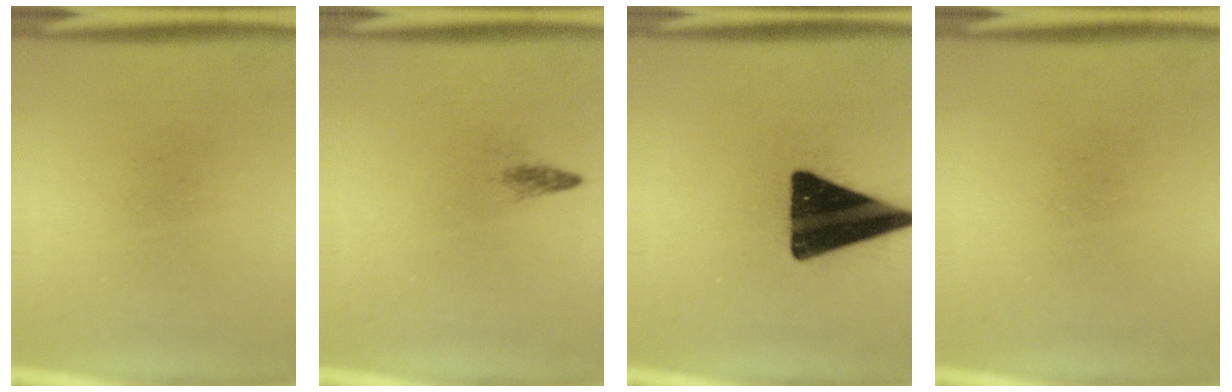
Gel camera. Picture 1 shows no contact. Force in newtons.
{"total": 1.0}
{"total": 18.0}
{"total": 0.0}